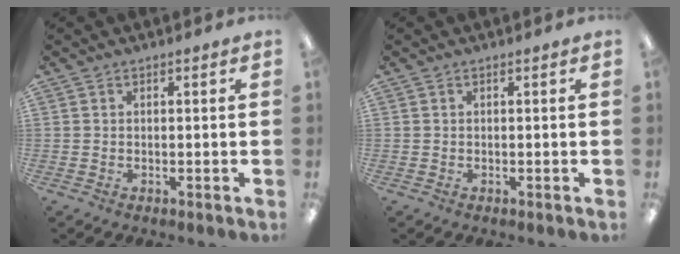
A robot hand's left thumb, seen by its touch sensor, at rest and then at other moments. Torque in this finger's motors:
{"motor_torque": [0.00, 0.00, 0.04, 0.04, 0.00]}